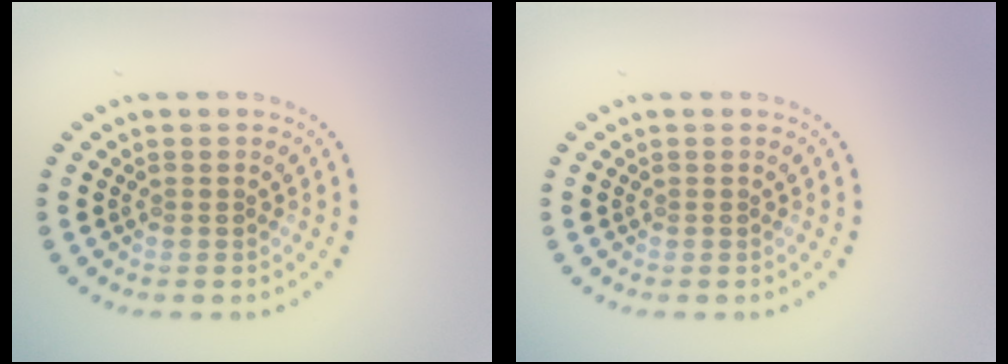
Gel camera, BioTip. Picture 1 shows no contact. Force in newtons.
{"total": 0.0}